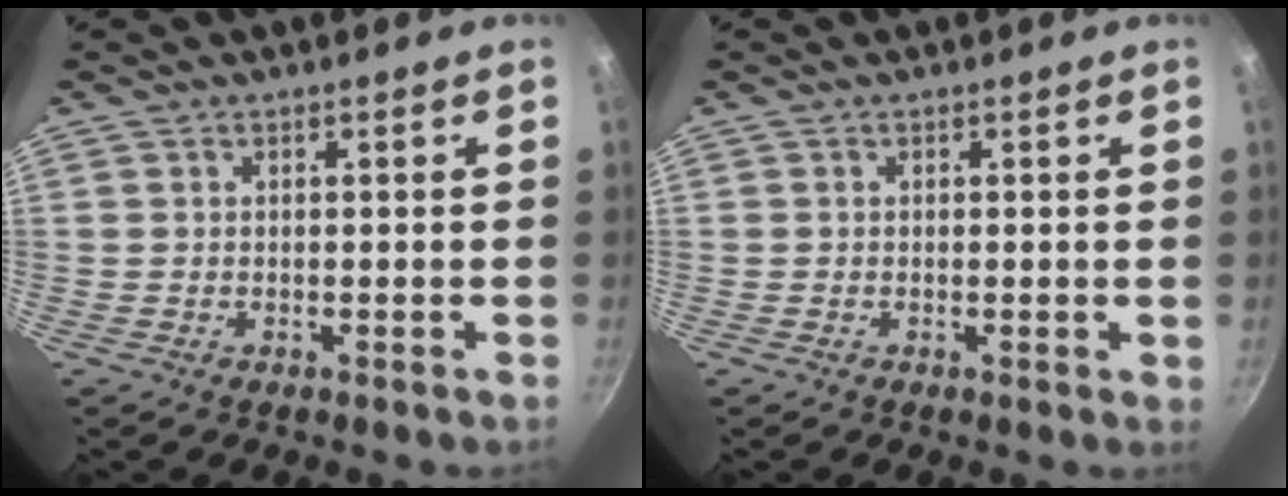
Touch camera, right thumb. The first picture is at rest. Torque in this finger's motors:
{"motor_torque": [-0.51, -0.02, -0.41, 0.14, 0.00]}